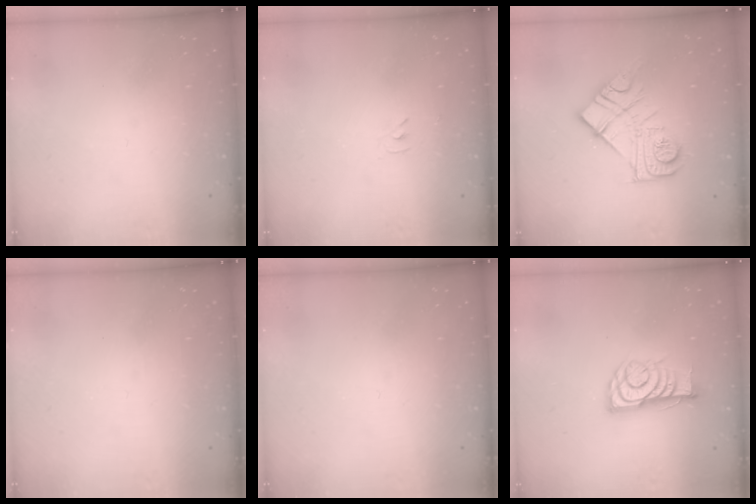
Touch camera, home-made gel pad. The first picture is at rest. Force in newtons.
{"total": 3.5, "press": 3.5, "slide": 0.5}
{"total": 13.9, "press": 13.8, "slide": 0.9}
{"total": 0.0}
{"total": 0.0}
{"total": 11.5, "press": 11.4, "slide": 0.5}